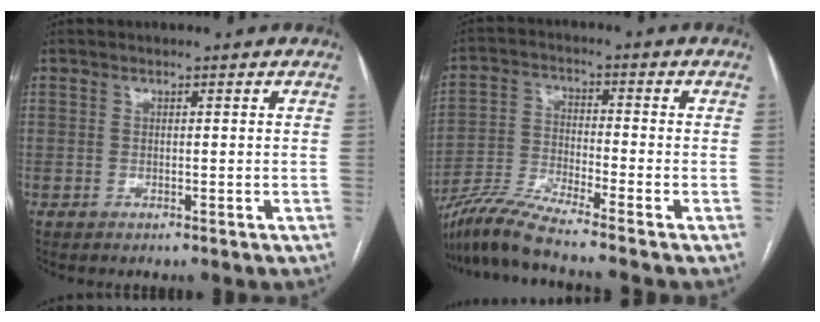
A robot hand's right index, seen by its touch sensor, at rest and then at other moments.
{"total": 8.9, "force": [-7.9, -1.6, 3.8], "torque": [-0.083, -0.023, -0.154]}